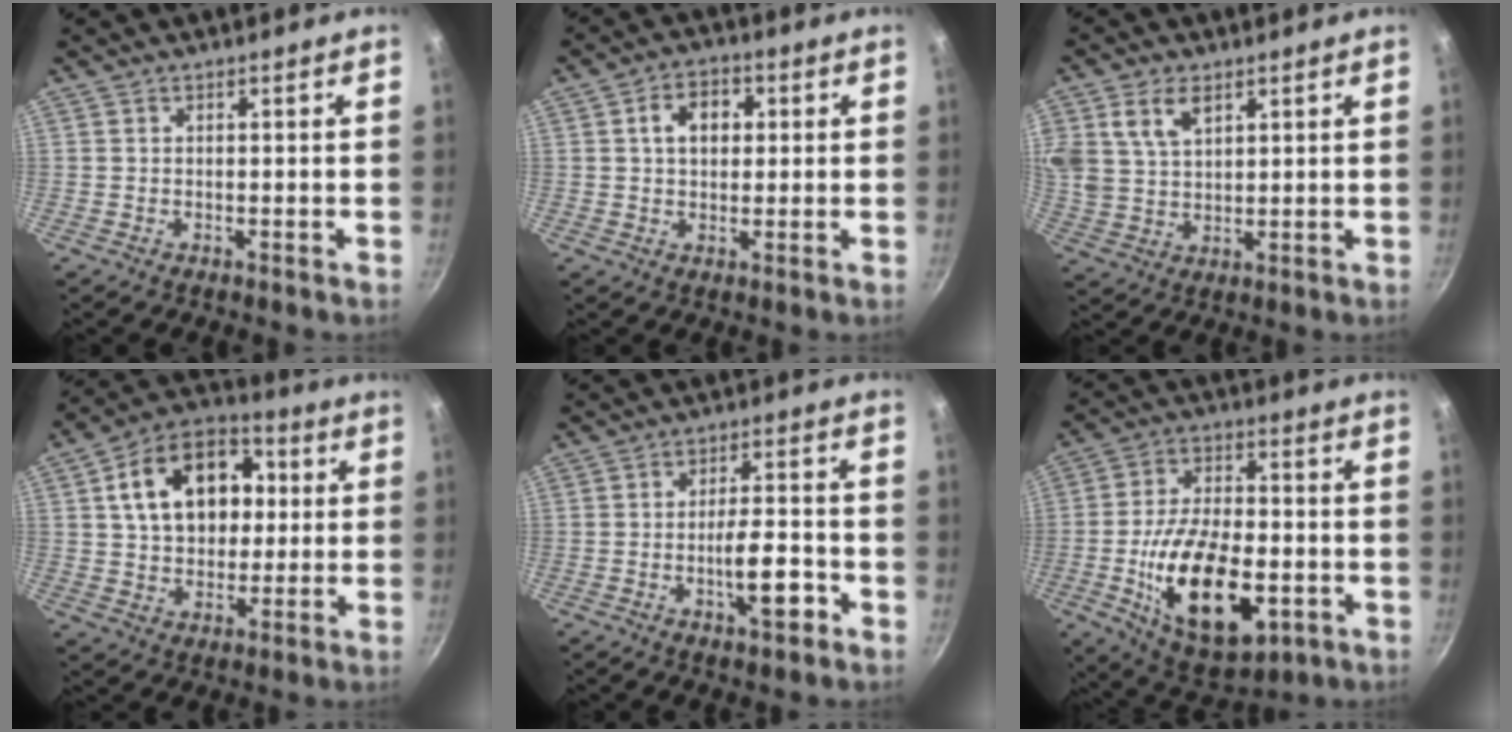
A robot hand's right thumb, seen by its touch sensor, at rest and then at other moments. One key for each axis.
{"total": 7.0, "fx": 1.4, "fy": 5.0, "fz": 4.6, "tx": -0.049, "ty": 0.010, "tz": 0.015}
{"total": 8.6, "fx": 4.1, "fy": 5.3, "fz": 5.4, "tx": -0.094, "ty": -0.010, "tz": 0.081}
{"total": 18.0, "fx": 3.6, "fy": 12.9, "fz": 12.1, "tx": -0.163, "ty": 0.023, "tz": 0.048}
{"total": 8.4, "fx": -3.2, "fy": 2.6, "fz": 7.3, "tx": -0.104, "ty": 0.025, "tz": -0.053}
{"total": 21.5, "fx": -5.4, "fy": 11.2, "fz": 17.5, "tx": -0.288, "ty": 0.017, "tz": -0.080}